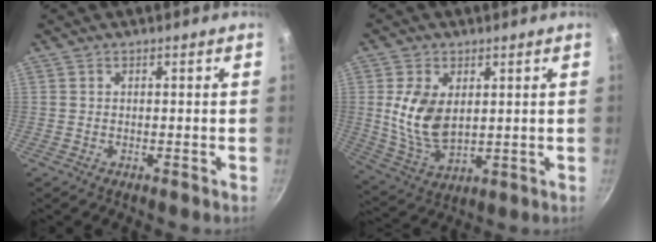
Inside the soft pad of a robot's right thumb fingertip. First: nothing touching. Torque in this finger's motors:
{"motor_torque": [-0.10, -0.07, 1.31, 0.00, 0.11]}